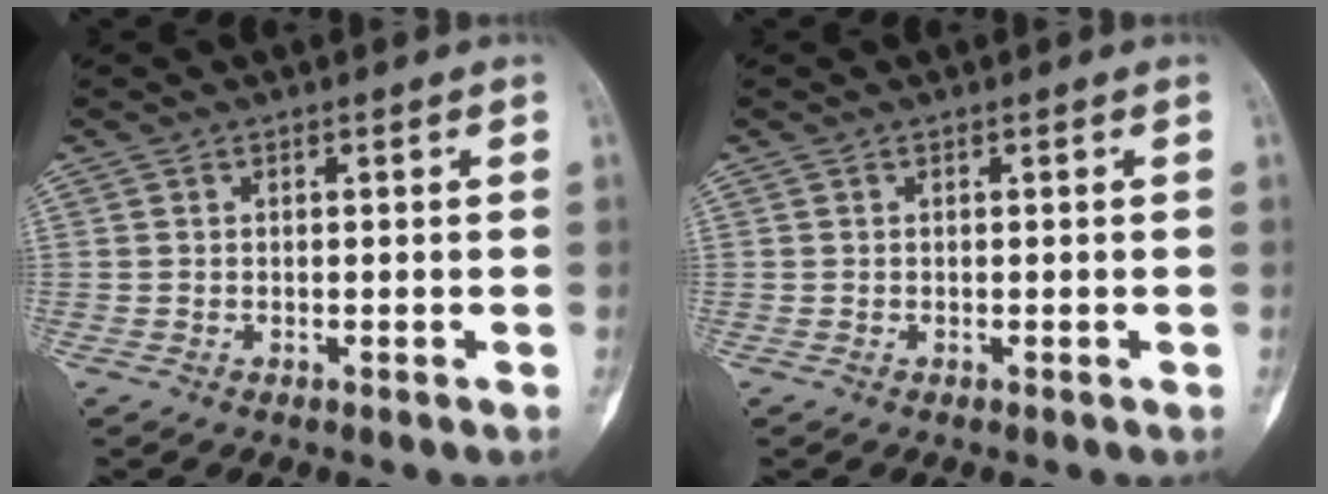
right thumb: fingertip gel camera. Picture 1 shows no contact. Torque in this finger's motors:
{"motor_torque": [0.06, -0.05, -0.01, 0.16, 0.00]}